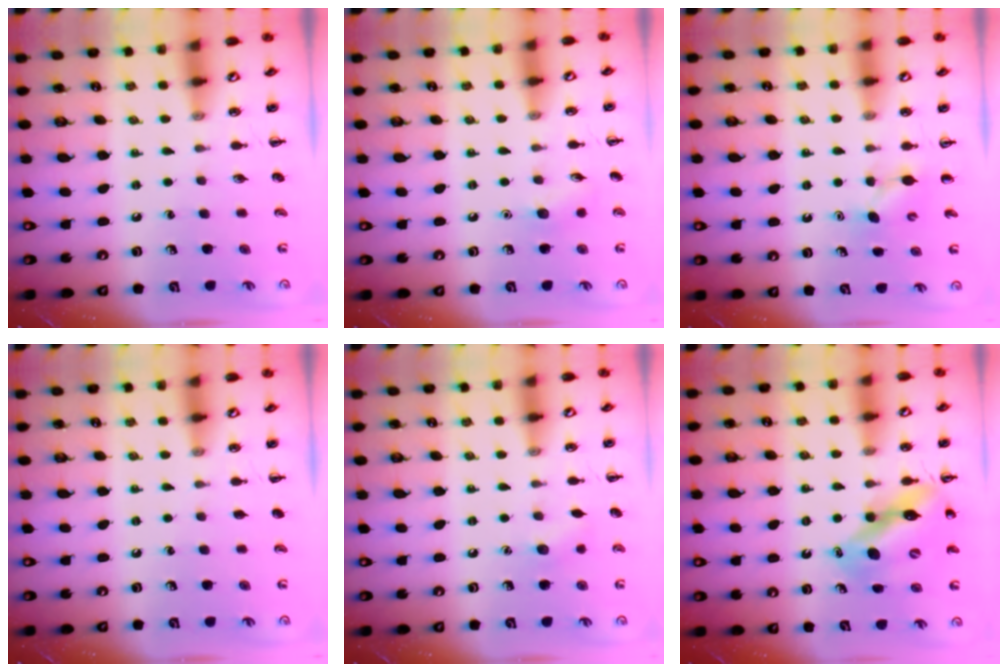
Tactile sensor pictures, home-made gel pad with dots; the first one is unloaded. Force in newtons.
{"total": 6.4, "press": 6.2, "slide": 1.6}
{"total": 3.7, "press": 3.4, "slide": 1.3}
{"total": 0.0}
{"total": 5.4, "press": 5.2, "slide": 1.4}
{"total": 12.5, "press": 11.9, "slide": 4.0}